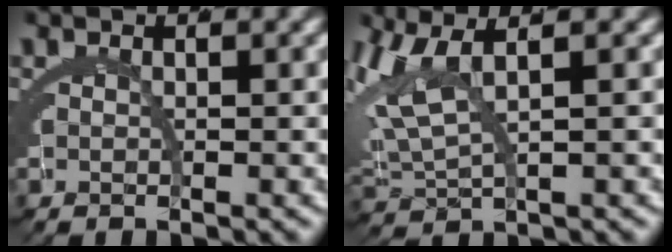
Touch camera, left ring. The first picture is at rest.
{"total": 5.6, "force": [1.6, 3.3, 4.3], "torque": [-0.115, -0.005, 0.032]}